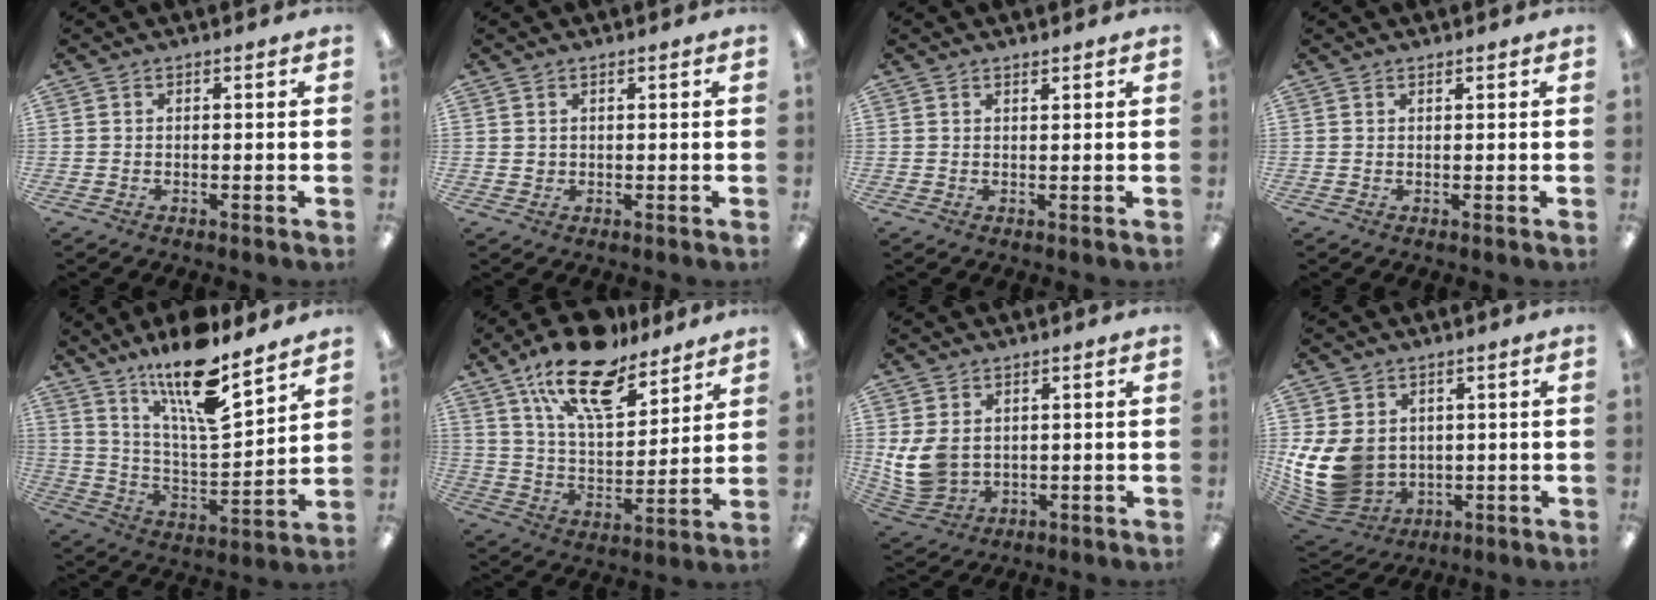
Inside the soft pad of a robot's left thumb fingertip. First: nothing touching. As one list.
[{"total": 1.1, "force": [0.6, 0.9, 0.1], "torque": [-0.004, 0.002, 0.012]}, {"total": 1.0, "force": [1.0, 0.1, 0.2], "torque": [-0.005, -0.001, 0.018]}, {"total": 0.5, "force": [0.5, 0.1, 0.1], "torque": [-0.002, 0.000, 0.010]}, {"total": 17.4, "force": [13.4, 3.8, 10.5], "torque": [-0.198, -0.083, 0.225]}, {"total": 19.4, "force": [13.8, 7.9, 11.2], "torque": [-0.193, -0.073, 0.240]}, {"total": 8.5, "force": [1.5, 6.5, 5.3], "torque": [-0.130, -0.003, 0.028]}, {"total": 13.6, "force": [1.0, 11.2, 7.7], "torque": [-0.184, -0.015, 0.026]}]